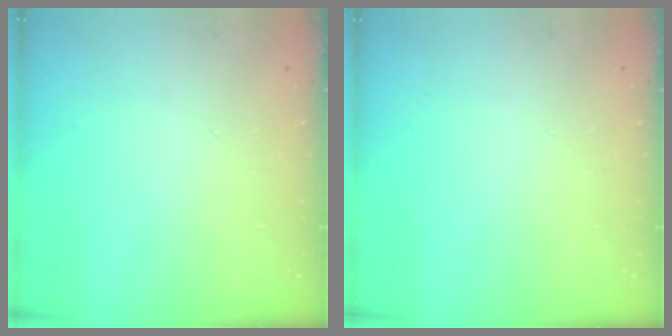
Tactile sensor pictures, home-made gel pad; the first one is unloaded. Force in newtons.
{"total": 0.0}